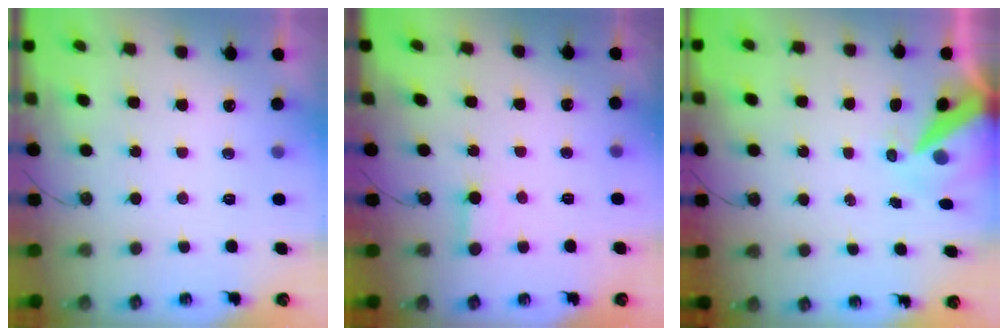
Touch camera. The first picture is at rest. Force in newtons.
{"total": 2.3, "press": 2.3, "slide": 0.2}
{"total": 10.8, "press": 10.7, "slide": 1.4}